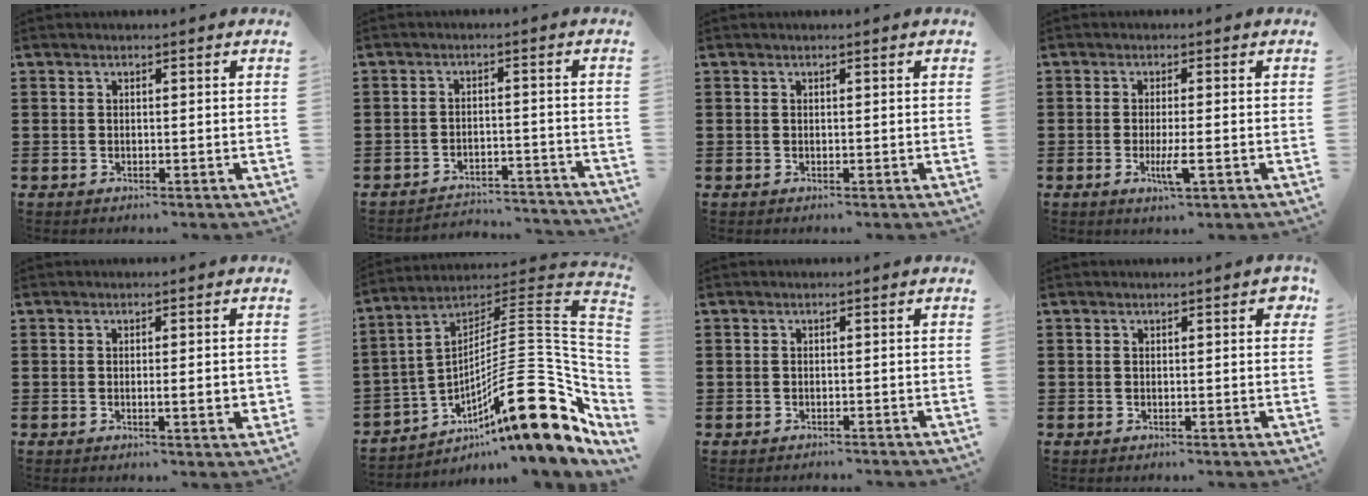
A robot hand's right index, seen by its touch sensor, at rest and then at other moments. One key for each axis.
{"total": 3.7, "fx": -3.6, "fy": 0.6, "fz": 0.2, "tx": -0.009, "ty": 0.002, "tz": -0.076}
{"total": 0.0}
{"total": 4.1, "fx": -1.5, "fy": 0.4, "fz": 3.8, "tx": -0.076, "ty": -0.013, "tz": -0.028}
{"total": 3.0, "fx": -0.3, "fy": 0.5, "fz": 2.9, "tx": -0.048, "ty": -0.001, "tz": -0.006}
{"total": 21.5, "fx": -9.0, "fy": 5.5, "fz": 18.8, "tx": -0.295, "ty": 0.009, "tz": -0.154}
{"total": 0.8, "fx": -0.7, "fy": 0.4, "fz": -0.1, "tx": 0.001, "ty": 0.004, "tz": -0.016}
{"total": 1.0, "fx": 0.3, "fy": 0.4, "fz": 0.8, "tx": -0.009, "ty": 0.003, "tz": 0.002}